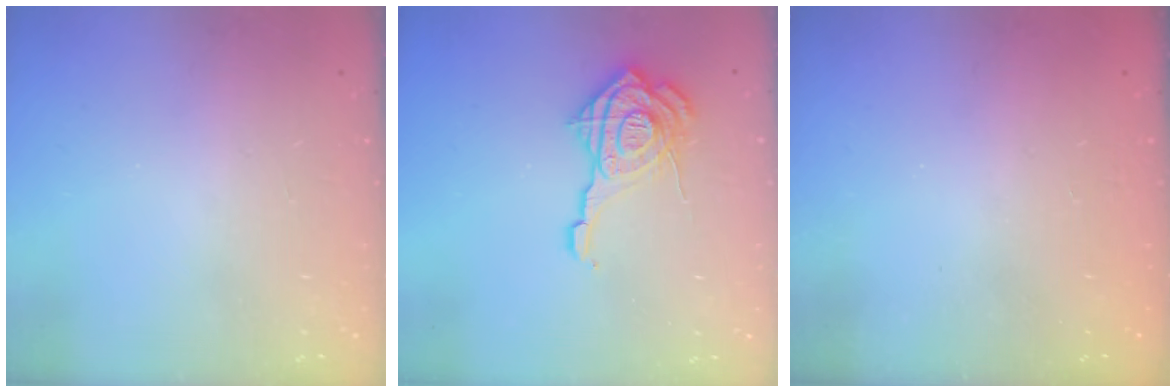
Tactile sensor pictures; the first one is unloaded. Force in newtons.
{"total": 16.9, "press": 16.8, "slide": 1.7}
{"total": 2.3, "press": 2.2, "slide": 0.8}